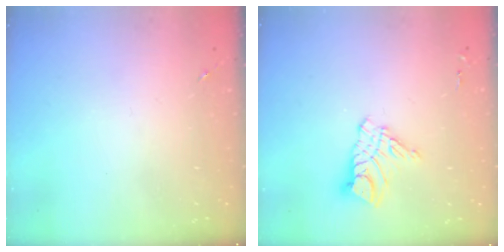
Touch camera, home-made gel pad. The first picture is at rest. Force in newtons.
{"total": 11.0, "press": 10.9, "slide": 1.0}